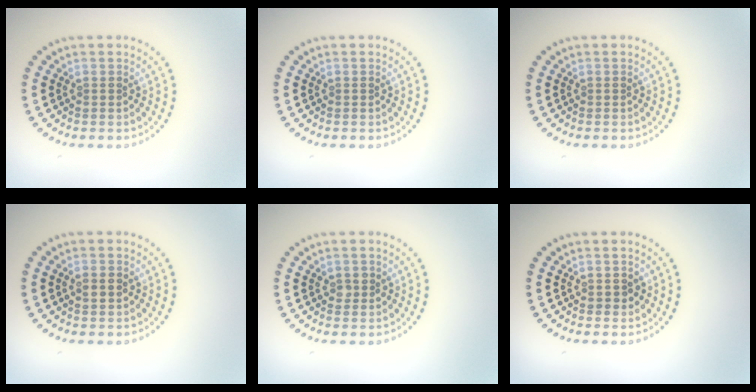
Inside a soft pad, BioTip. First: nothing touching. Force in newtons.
{"total": 0.0}
{"total": 0.0}
{"total": 1.5, "press": 1.5, "slide": 0.1}
{"total": 1.0, "press": 1.0, "slide": 0.2}
{"total": 0.7, "press": 0.7, "slide": 0.1}